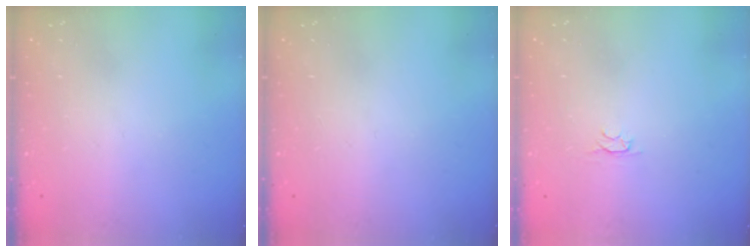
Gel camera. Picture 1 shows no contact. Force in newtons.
{"total": 0.0}
{"total": 2.4, "press": 2.3, "slide": 0.5}